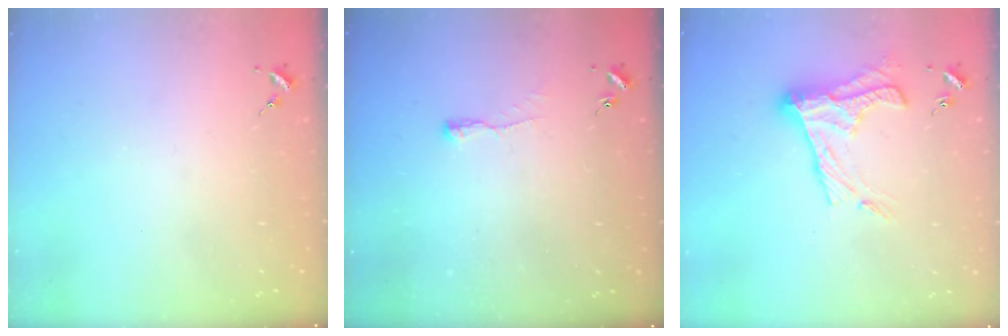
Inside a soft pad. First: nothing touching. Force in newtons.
{"total": 3.4, "press": 3.4, "slide": 0.6}
{"total": 14.5, "press": 14.5, "slide": 0.7}